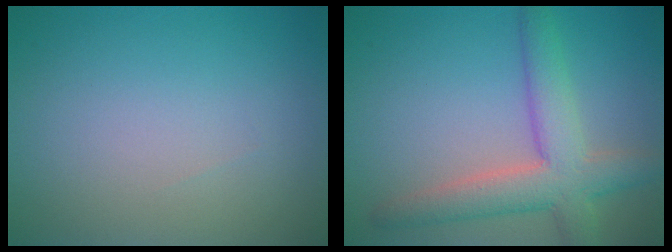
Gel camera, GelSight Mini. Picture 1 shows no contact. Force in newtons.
{"total": 5.8, "press": 5.7, "slide": 0.5}